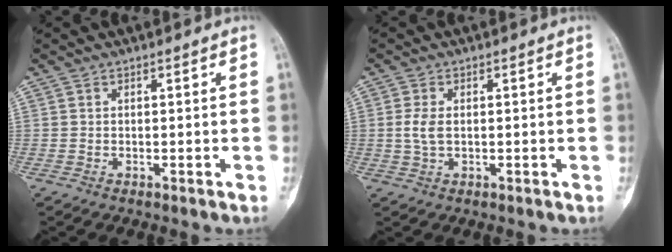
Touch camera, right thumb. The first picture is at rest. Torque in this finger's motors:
{"motor_torque": [0.33, 0.77, 0.13, -0.28, 0.11]}